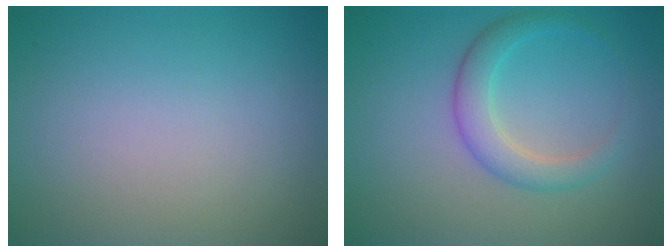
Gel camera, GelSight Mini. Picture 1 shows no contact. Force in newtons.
{"total": 2.9, "press": 2.9, "slide": 0.1}